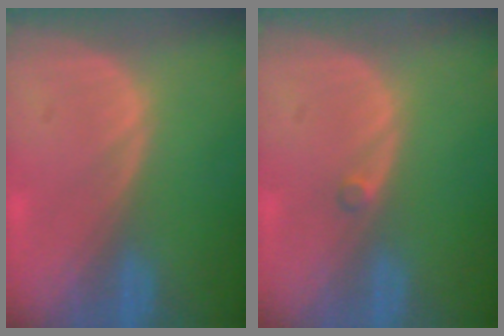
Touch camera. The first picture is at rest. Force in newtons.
{"total": 0.6, "press": 0.6, "slide": 0.1}